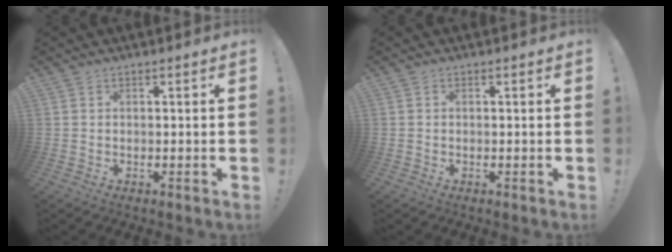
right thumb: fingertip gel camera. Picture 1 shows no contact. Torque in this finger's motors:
{"motor_torque": [0.00, -0.03, -0.36, 0.13, 0.09]}